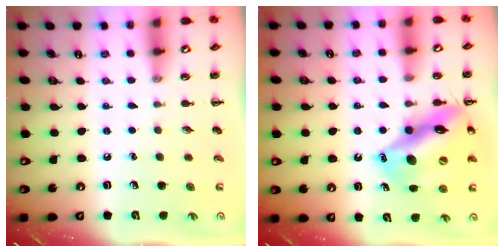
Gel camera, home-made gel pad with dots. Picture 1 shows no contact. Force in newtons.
{"total": 16.9, "press": 16.7, "slide": 3.0}